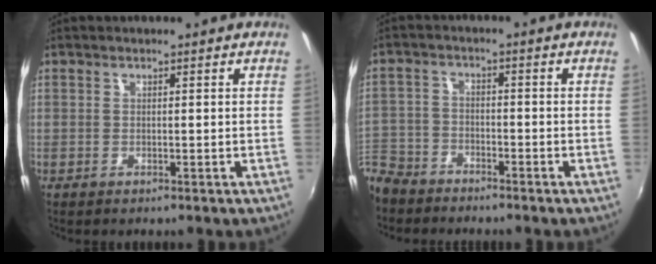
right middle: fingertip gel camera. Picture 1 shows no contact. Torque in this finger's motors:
{"motor_torque": [1.18, -0.96, 1.05, 0.21]}